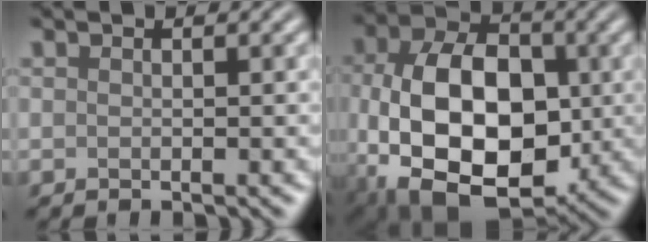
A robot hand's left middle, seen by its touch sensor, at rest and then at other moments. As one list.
[{"total": 14.0, "force": [-1.9, 9.0, 10.6], "torque": [-0.197, -0.010, -0.035]}]